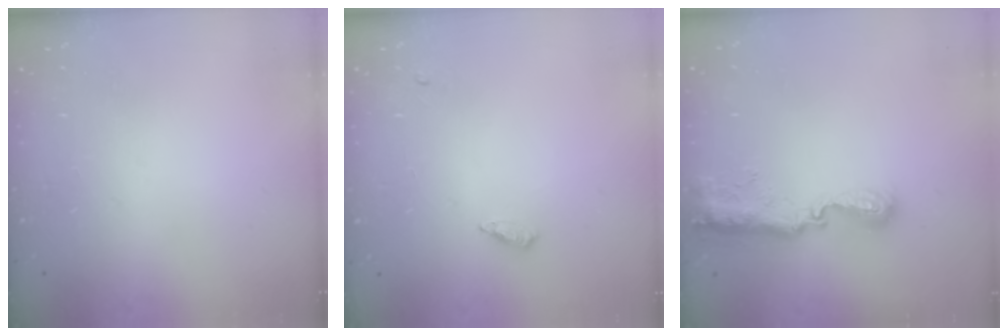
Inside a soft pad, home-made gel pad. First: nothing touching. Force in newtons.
{"total": 4.2, "press": 4.2, "slide": 0.5}
{"total": 8.6, "press": 8.6, "slide": 0.5}